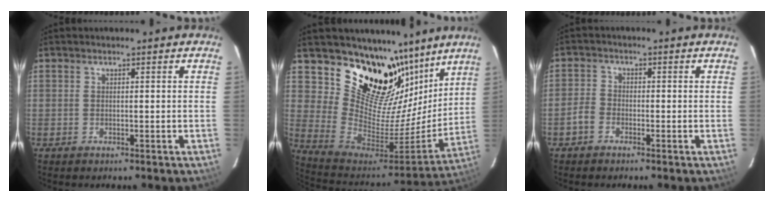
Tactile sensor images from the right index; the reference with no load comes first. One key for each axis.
{"total": 22.4, "fx": 16.2, "fy": 13.0, "fz": 8.3, "tx": -0.165, "ty": -0.052, "tz": 0.291}
{"total": 2.8, "fx": -1.8, "fy": 1.9, "fz": 0.9, "tx": -0.023, "ty": 0.008, "tz": -0.036}